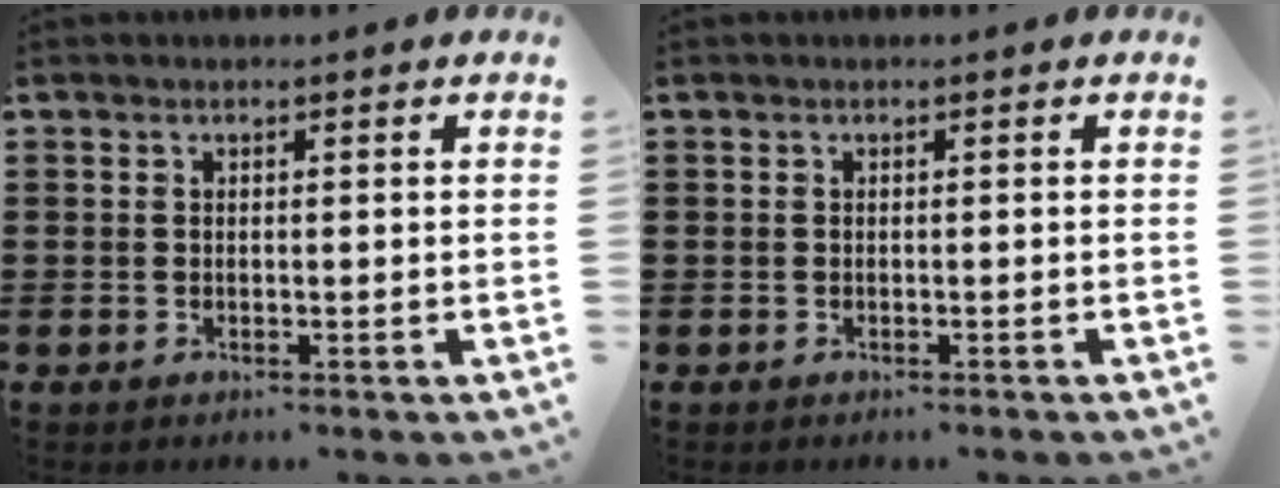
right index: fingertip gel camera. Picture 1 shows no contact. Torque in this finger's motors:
{"motor_torque": [-0.07, -0.07, 0.00, -0.01]}